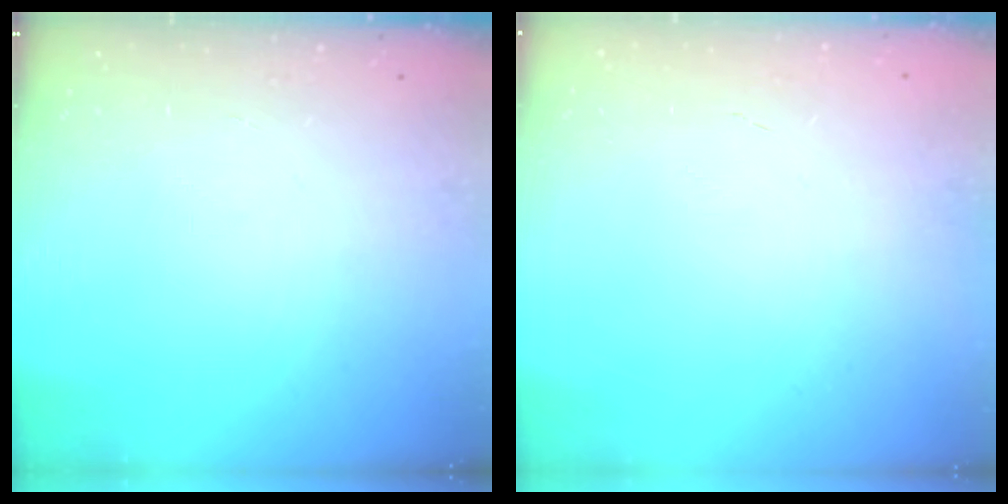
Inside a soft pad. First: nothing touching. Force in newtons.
{"total": 0.0}